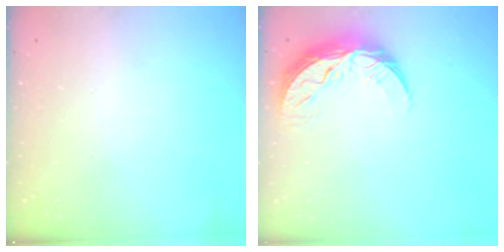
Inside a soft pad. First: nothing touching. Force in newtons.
{"total": 9.0, "press": 9.0, "slide": 0.3}